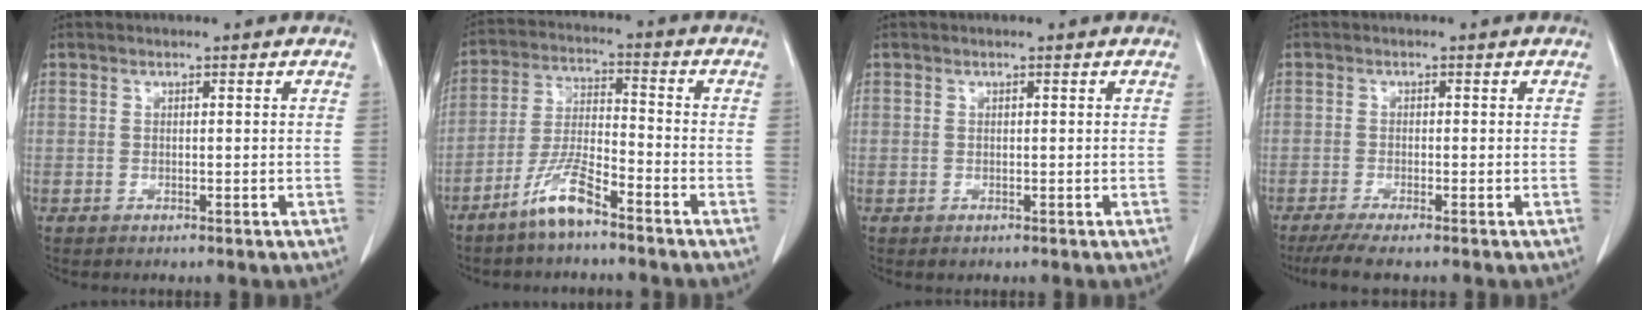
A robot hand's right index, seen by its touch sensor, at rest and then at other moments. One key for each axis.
{"total": 7.7, "fx": -5.6, "fy": 1.0, "fz": 5.2, "tx": -0.112, "ty": -0.009, "tz": -0.112}
{"total": 0.6, "fx": -0.2, "fy": 0.6, "fz": 0.0, "tx": 0.000, "ty": 0.003, "tz": -0.003}
{"total": 4.5, "fx": -3.5, "fy": 0.1, "fz": 2.8, "tx": -0.051, "ty": -0.012, "tz": -0.061}